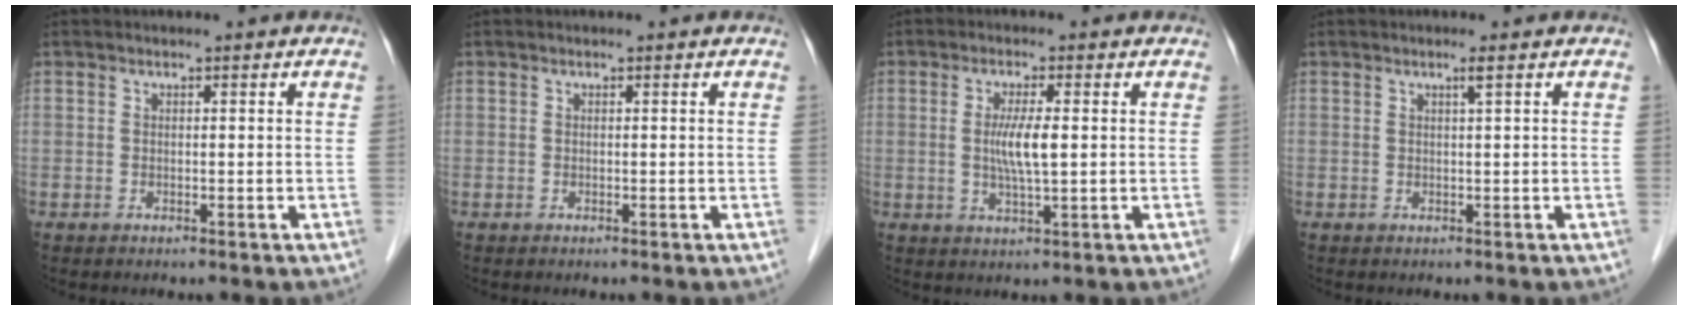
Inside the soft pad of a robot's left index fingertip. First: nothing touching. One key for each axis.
{"total": 0.0}
{"total": 4.7, "fx": 0.2, "fy": 0.4, "fz": 4.7, "tx": -0.092, "ty": -0.007, "tz": 0.004}
{"total": 0.9, "fx": 0.4, "fy": -0.3, "fz": 0.8, "tx": -0.021, "ty": -0.002, "tz": 0.011}